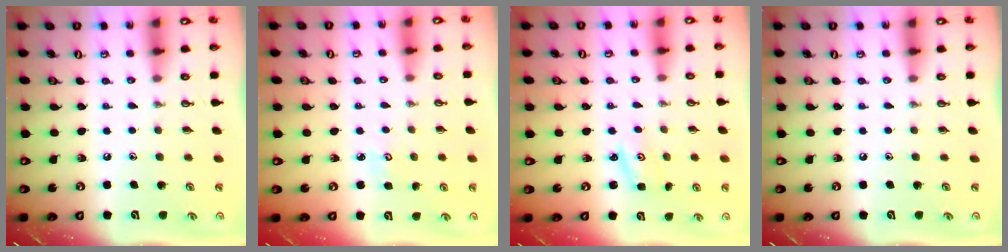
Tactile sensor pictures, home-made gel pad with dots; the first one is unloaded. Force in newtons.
{"total": 2.8, "press": 2.8, "slide": 0.3}
{"total": 2.0, "press": 2.0, "slide": 0.2}
{"total": 0.0}